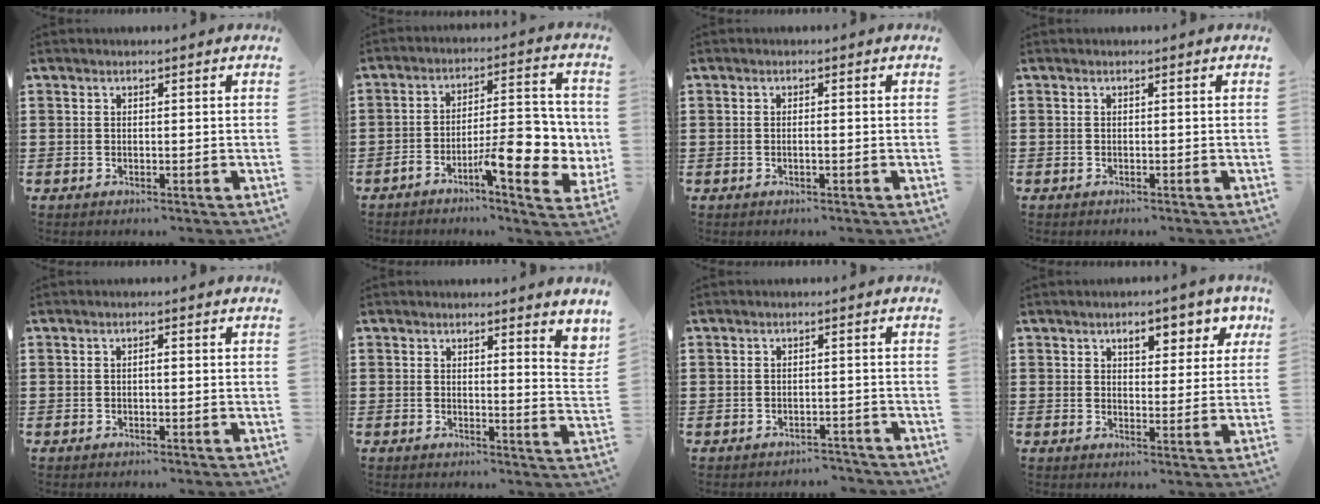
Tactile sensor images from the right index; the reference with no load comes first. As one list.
[{"total": 10.9, "force": [-3.9, 3.7, 9.4], "torque": [-0.134, 0.001, -0.068]}, {"total": 0.8, "force": [-0.3, 0.1, 0.7], "torque": [-0.013, -0.003, -0.005]}, {"total": 0.0}, {"total": 0.7, "force": [-0.2, 0.2, 0.6], "torque": [-0.013, -0.004, -0.002]}, {"total": 2.9, "force": [2.2, 0.2, 1.9], "torque": [-0.029, -0.004, 0.037]}, {"total": 2.0, "force": [-1.9, 0.4, -0.1], "torque": [-0.006, 0.001, -0.044]}, {"total": 4.9, "force": [2.9, 2.5, 3.0], "torque": [-0.049, 0.001, 0.044]}]